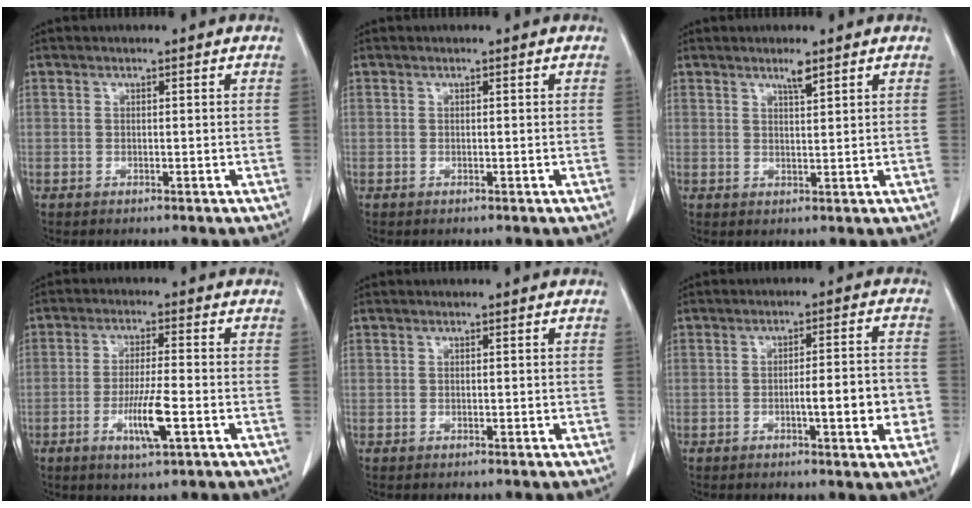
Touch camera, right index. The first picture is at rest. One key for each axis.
{"total": 0.0}
{"total": 2.1, "fx": 1.5, "fy": 0.1, "fz": 1.4, "tx": -0.028, "ty": -0.001, "tz": 0.029}
{"total": 6.8, "fx": -2.5, "fy": 0.4, "fz": 6.3, "tx": -0.118, "ty": -0.011, "tz": -0.043}
{"total": 0.0}
{"total": 7.7, "fx": -2.0, "fy": 1.1, "fz": 7.4, "tx": -0.099, "ty": 0.010, "tz": -0.024}